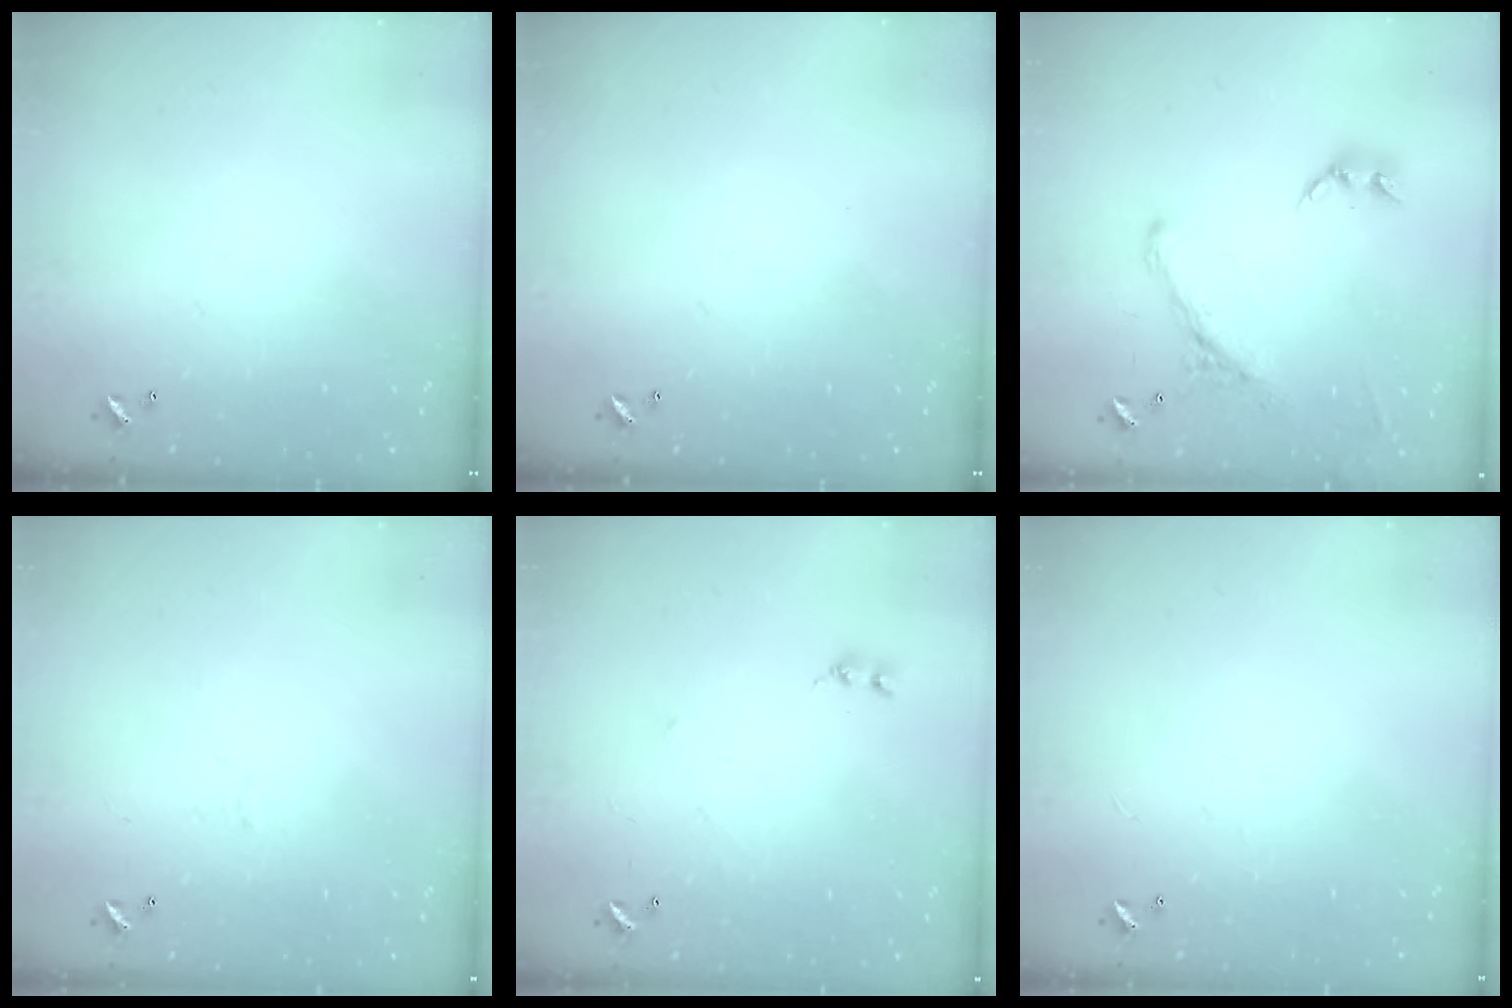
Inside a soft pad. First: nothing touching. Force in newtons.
{"total": 0.0}
{"total": 3.8, "press": 3.5, "slide": 1.5}
{"total": 0.6, "press": 0.2, "slide": 0.6}
{"total": 2.6, "press": 2.6, "slide": 0.4}
{"total": 2.1, "press": 2.0, "slide": 0.3}